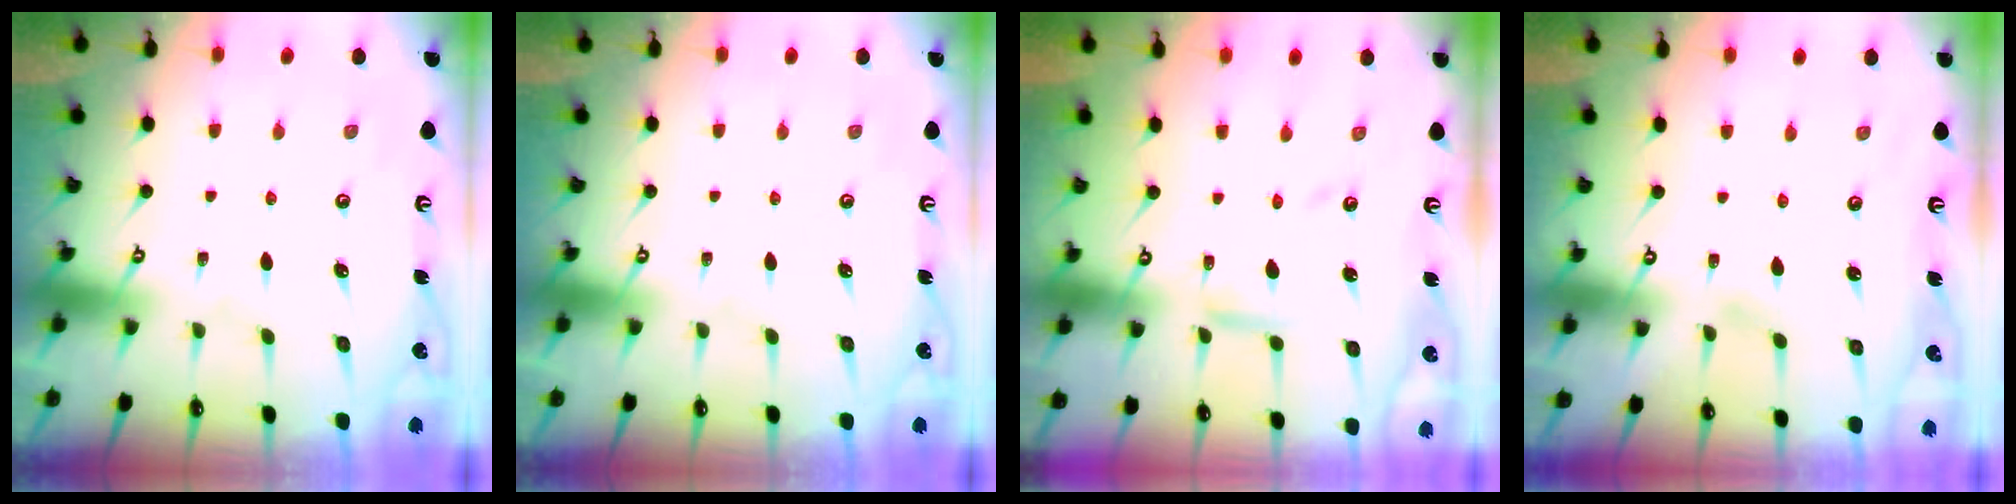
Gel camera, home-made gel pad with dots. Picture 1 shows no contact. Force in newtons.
{"total": 0.0}
{"total": 5.9, "press": 5.9, "slide": 0.5}
{"total": 2.1, "press": 2.1, "slide": 0.3}